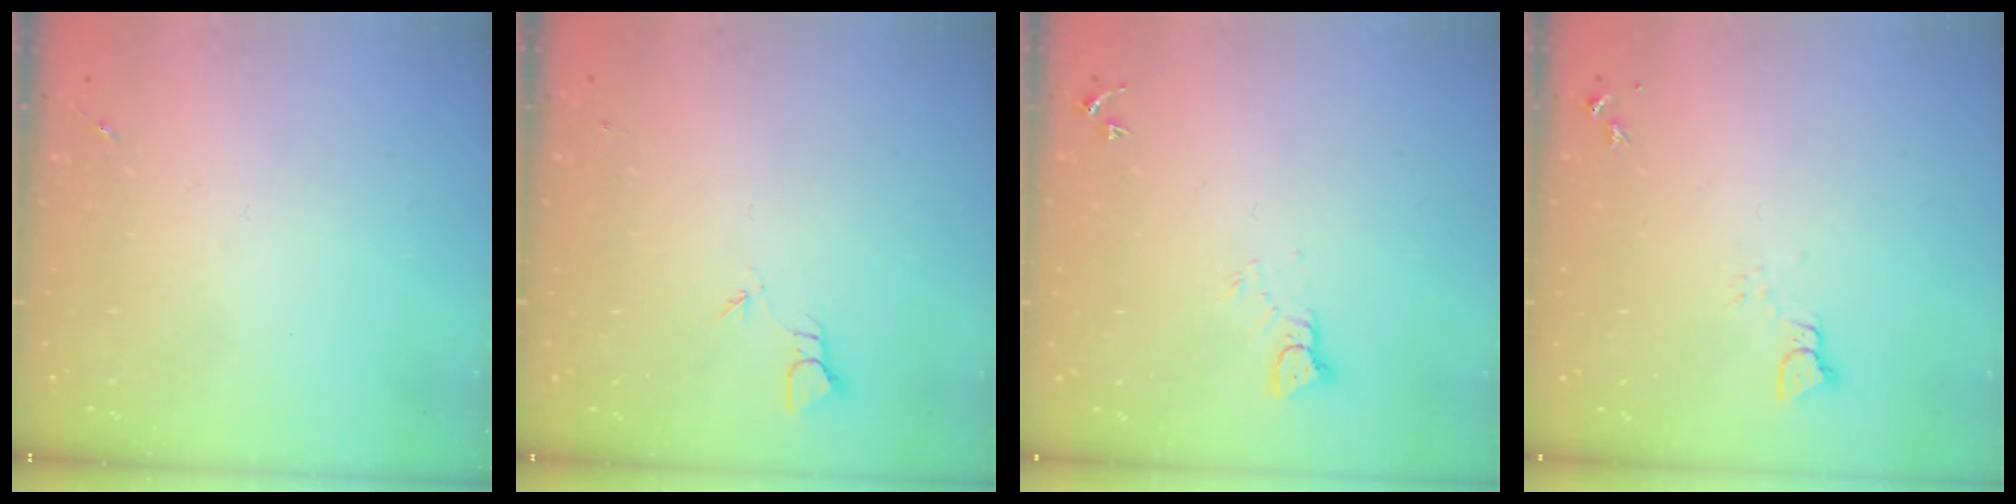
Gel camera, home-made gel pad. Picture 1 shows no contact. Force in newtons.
{"total": 2.4, "press": 2.4, "slide": 0.2}
{"total": 3.1, "press": 3.1, "slide": 0.1}
{"total": 2.5, "press": 2.5, "slide": 0.1}